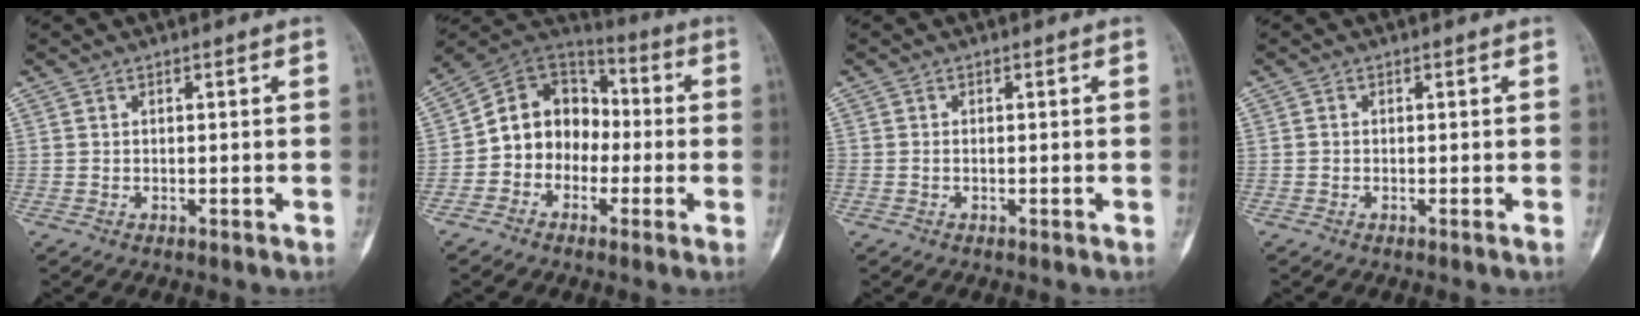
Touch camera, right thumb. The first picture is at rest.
{"total": 13.2, "force": [-1.9, 11.0, 7.1], "torque": [-0.076, 0.047, -0.048]}
{"total": 0.6, "force": [-0.2, 0.4, 0.4], "torque": [-0.007, 0.003, -0.005]}
{"total": 0.6, "force": [-0.2, 0.4, 0.4], "torque": [-0.003, 0.001, -0.006]}